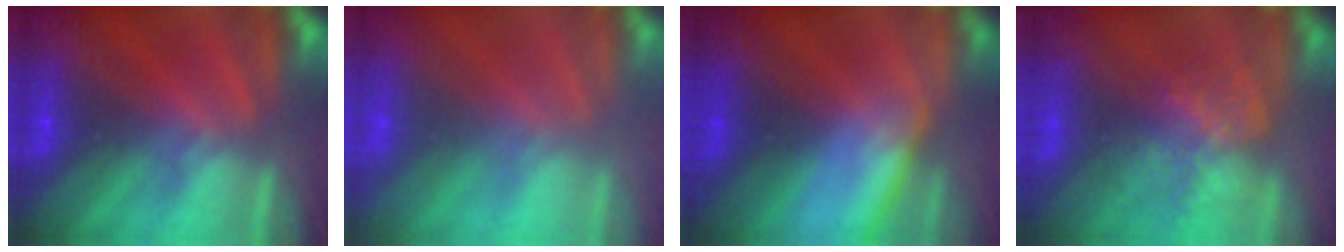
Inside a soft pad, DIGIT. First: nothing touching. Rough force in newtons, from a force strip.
{"total": 2.5}
{"total": 2.9}
{"total": 6.9}